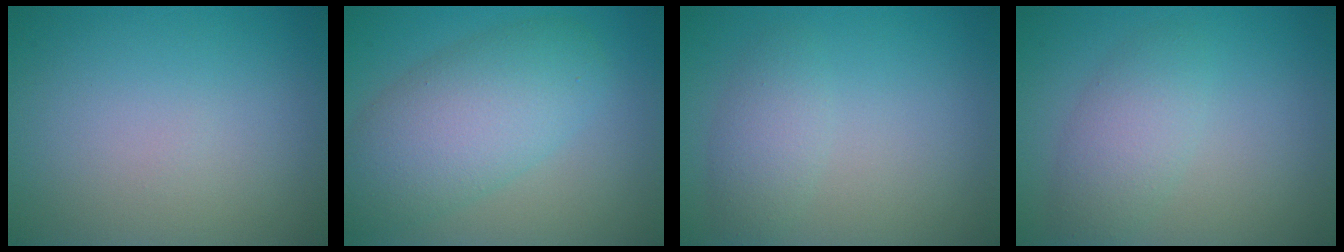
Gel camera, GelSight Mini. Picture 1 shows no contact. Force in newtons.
{"total": 7.0, "press": 7.0, "slide": 0.3}
{"total": 2.2, "press": 2.2, "slide": 0.0}
{"total": 3.1, "press": 3.1, "slide": 0.1}